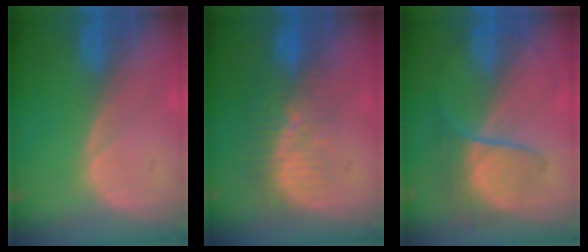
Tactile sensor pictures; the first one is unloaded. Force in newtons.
{"total": 8.1, "press": 7.0, "slide": 4.0}
{"total": 6.6, "press": 6.2, "slide": 2.3}